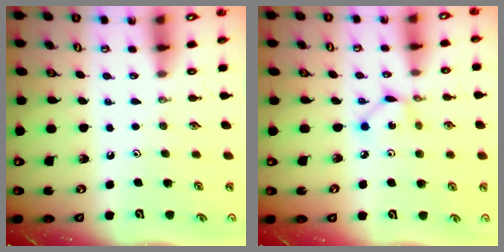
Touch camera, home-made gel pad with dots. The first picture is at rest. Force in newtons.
{"total": 2.9, "press": 2.9, "slide": 0.1}